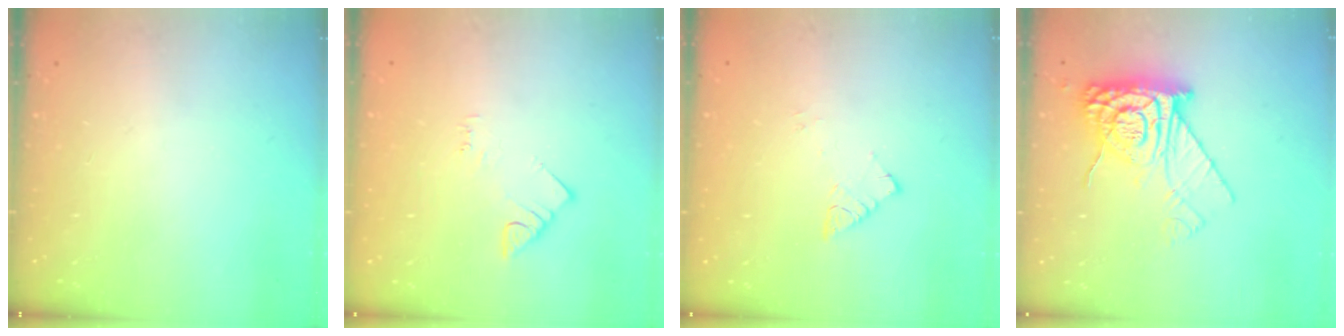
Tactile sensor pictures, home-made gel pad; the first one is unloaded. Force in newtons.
{"total": 2.5, "press": 2.4, "slide": 0.4}
{"total": 5.6, "press": 5.6, "slide": 0.2}
{"total": 13.9, "press": 13.8, "slide": 1.4}